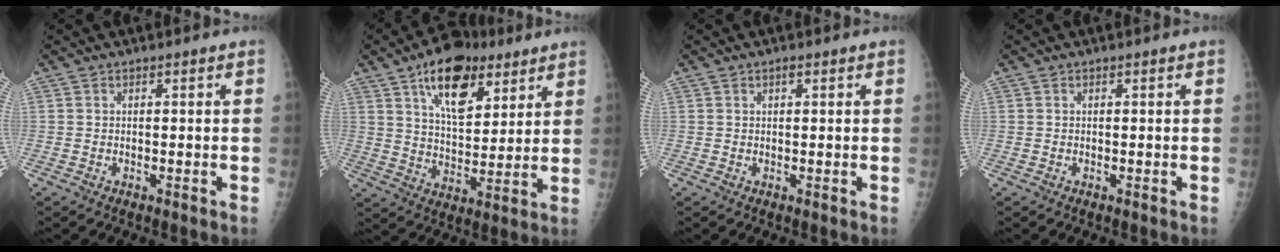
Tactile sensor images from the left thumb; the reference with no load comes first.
{"total": 16.0, "force": [8.8, 8.2, 10.6], "torque": [-0.129, -0.032, 0.144]}
{"total": 0.8, "force": [0.5, 0.4, 0.6], "torque": [-0.007, -0.001, 0.007]}
{"total": 0.0}